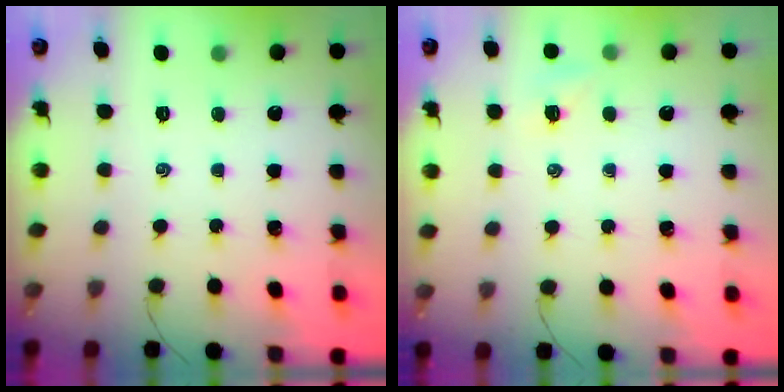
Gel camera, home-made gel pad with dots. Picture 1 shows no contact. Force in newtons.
{"total": 4.0, "press": 3.8, "slide": 1.1}